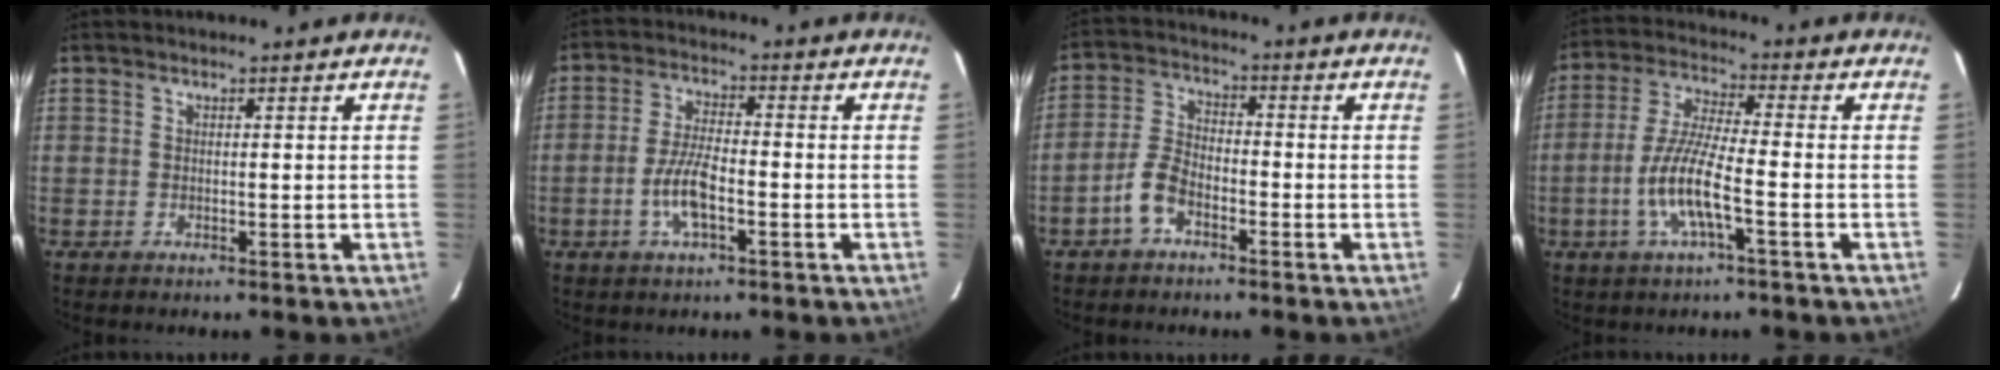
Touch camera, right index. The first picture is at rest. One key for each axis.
{"total": 6.7, "fx": -2.6, "fy": 1.9, "fz": 5.9, "tx": -0.123, "ty": 0.001, "tz": -0.051}
{"total": 5.7, "fx": -3.4, "fy": 2.8, "fz": 3.5, "tx": -0.084, "ty": 0.014, "tz": -0.069}
{"total": 9.7, "fx": -3.4, "fy": 1.1, "fz": 9.0, "tx": -0.191, "ty": -0.001, "tz": -0.068}